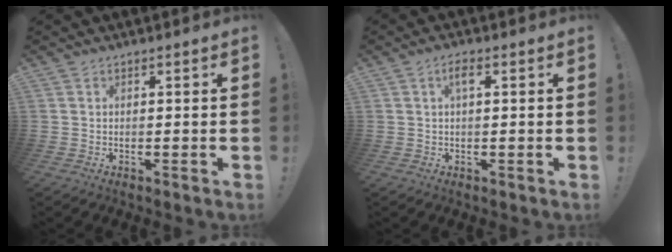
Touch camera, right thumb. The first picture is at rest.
{"total": 2.9, "force": [0.6, 0.7, 2.8], "torque": [-0.050, 0.006, 0.005]}